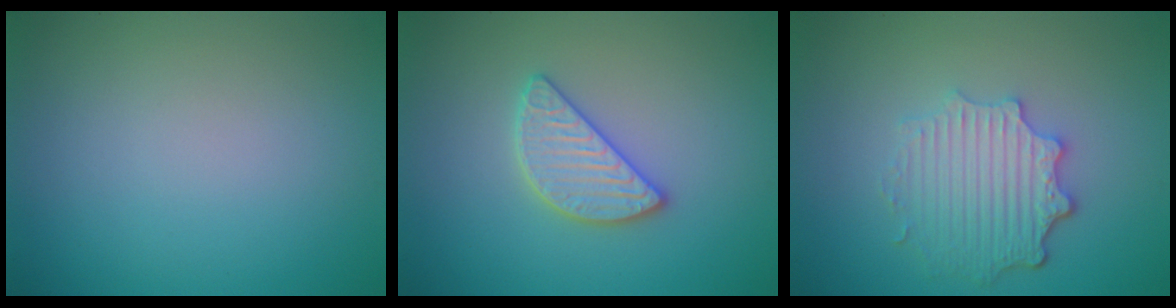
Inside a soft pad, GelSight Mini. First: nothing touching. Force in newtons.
{"total": 2.9, "press": 2.9, "slide": 0.3}
{"total": 4.5, "press": 3.6, "slide": 2.7}